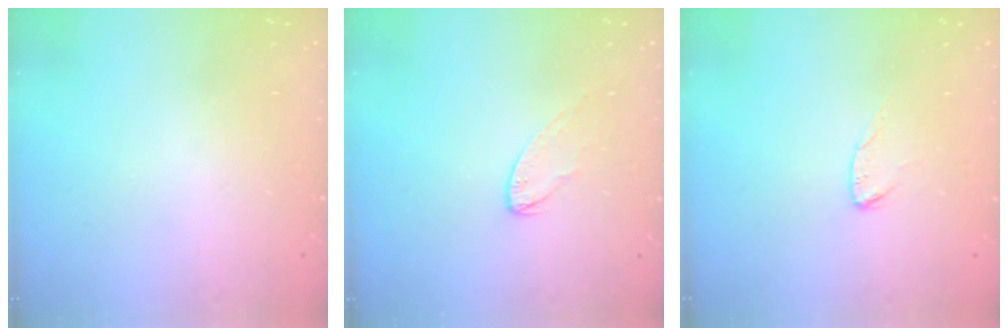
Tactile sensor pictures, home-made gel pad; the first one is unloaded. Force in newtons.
{"total": 5.0, "press": 5.0, "slide": 0.4}
{"total": 4.4, "press": 4.4, "slide": 0.3}